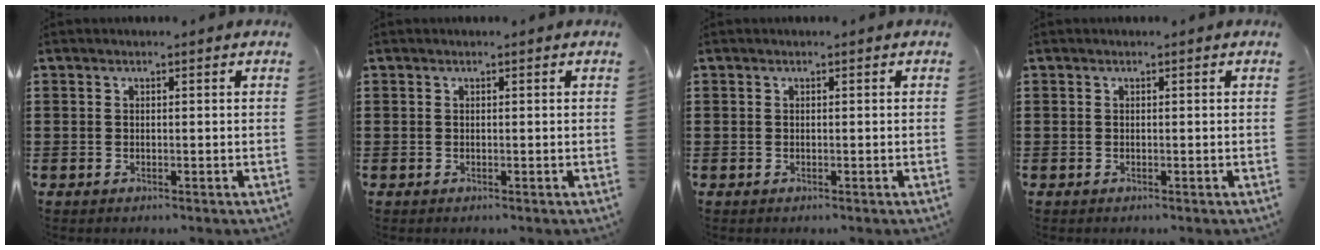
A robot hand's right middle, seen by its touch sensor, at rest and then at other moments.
{"total": 0.0}
{"total": 0.0}
{"total": 0.0}